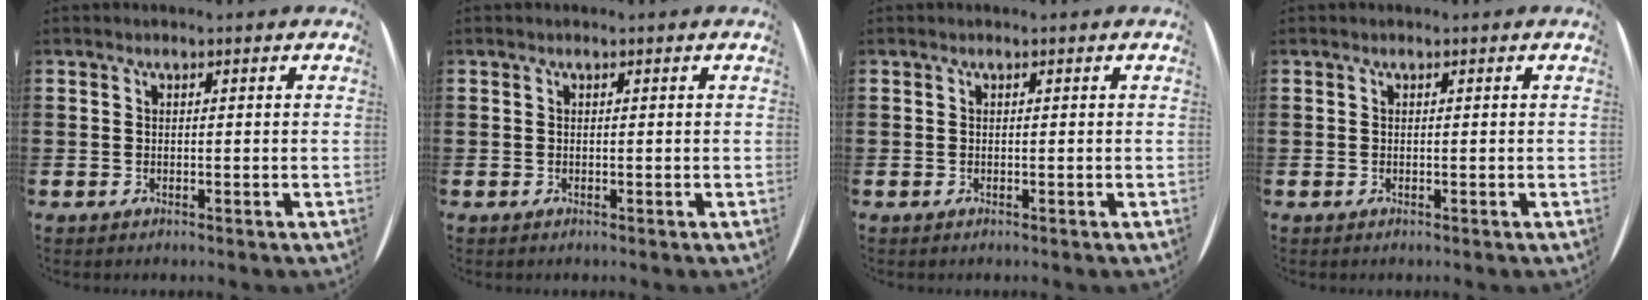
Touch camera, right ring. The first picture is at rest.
{"total": 0.0}
{"total": 0.0}
{"total": 0.0}